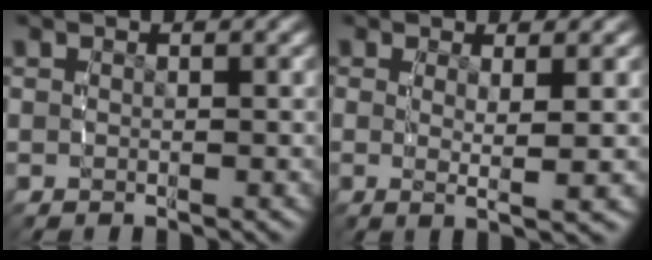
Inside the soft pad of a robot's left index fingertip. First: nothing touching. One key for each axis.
{"total": 4.0, "fx": -0.1, "fy": 0.5, "fz": 3.9, "tx": -0.054, "ty": -0.007, "tz": 0.002}